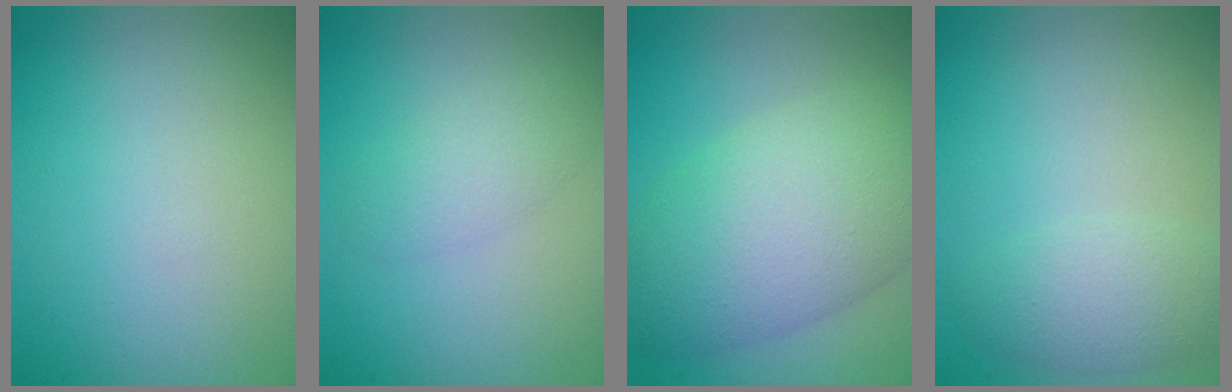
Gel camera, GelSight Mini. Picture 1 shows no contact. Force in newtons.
{"total": 2.3, "press": 2.3, "slide": 0.1}
{"total": 9.6, "press": 9.6, "slide": 0.5}
{"total": 2.7, "press": 2.7, "slide": 0.2}